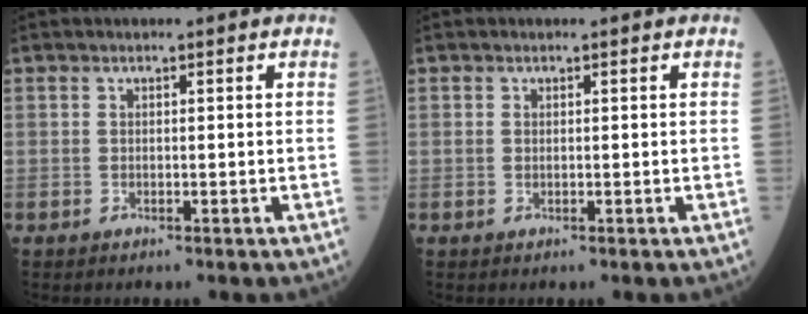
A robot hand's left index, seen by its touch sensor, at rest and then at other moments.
{"total": 0.0}